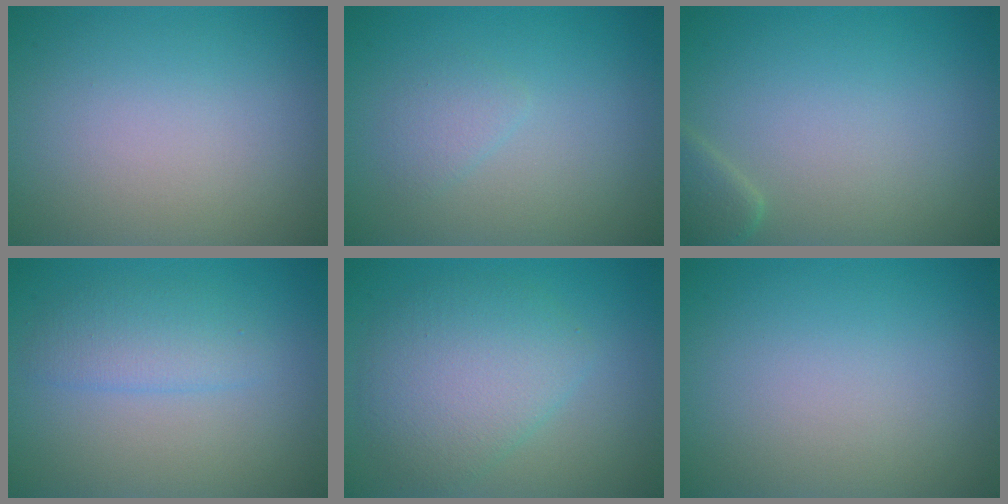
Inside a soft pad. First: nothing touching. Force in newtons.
{"total": 1.3, "press": 1.3, "slide": 0.1}
{"total": 1.7, "press": 1.7, "slide": 0.2}
{"total": 2.4, "press": 2.4, "slide": 0.1}
{"total": 5.0, "press": 5.0, "slide": 0.1}
{"total": 0.0}